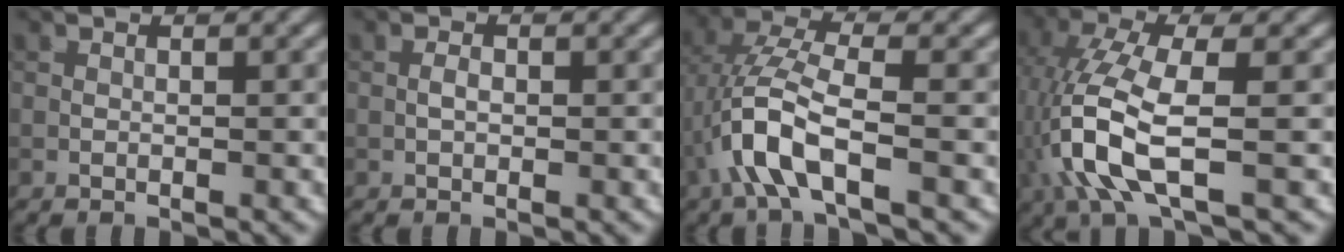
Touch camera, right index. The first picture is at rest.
{"total": 0.9, "force": [-0.2, 0.5, 0.7], "torque": [-0.016, 0.003, -0.005]}
{"total": 5.2, "force": [-1.8, 1.7, 4.5], "torque": [-0.101, 0.012, -0.040]}
{"total": 7.3, "force": [-1.8, 2.6, 6.6], "torque": [-0.169, 0.003, -0.039]}